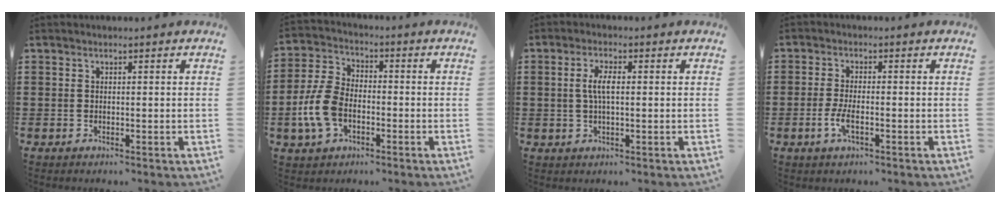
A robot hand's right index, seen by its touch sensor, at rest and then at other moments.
{"total": 7.7, "force": [-2.4, 4.6, 5.8], "torque": [-0.149, -0.003, -0.053]}
{"total": 3.7, "force": [0.2, 1.2, 3.5], "torque": [-0.074, 0.002, -0.001]}
{"total": 3.2, "force": [-1.3, 1.0, 2.8], "torque": [-0.059, -0.002, -0.027]}